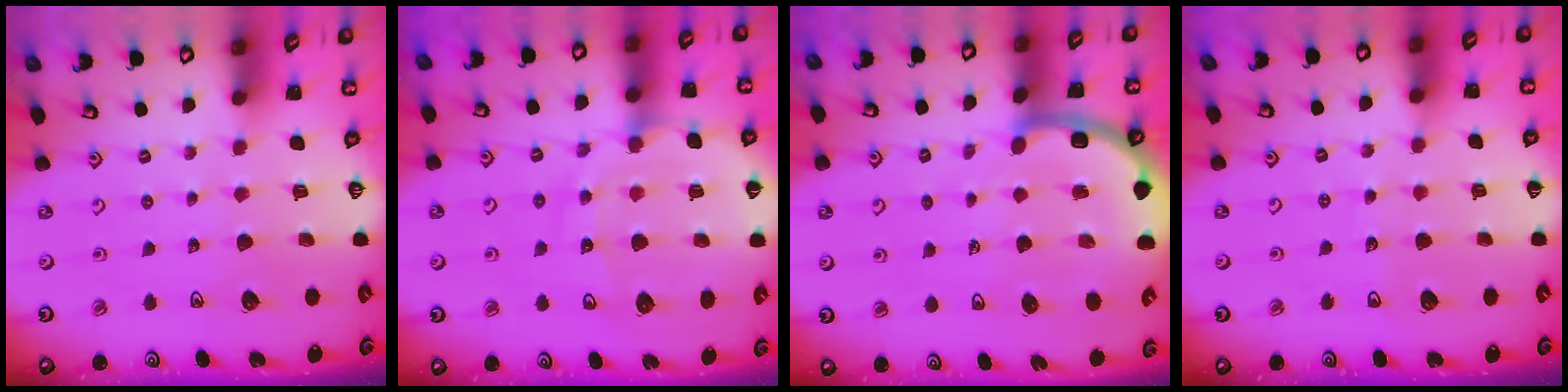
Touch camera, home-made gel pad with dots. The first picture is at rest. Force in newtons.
{"total": 14.6, "press": 14.1, "slide": 3.5}
{"total": 8.3, "press": 8.1, "slide": 2.0}
{"total": 2.5, "press": 2.5, "slide": 0.2}